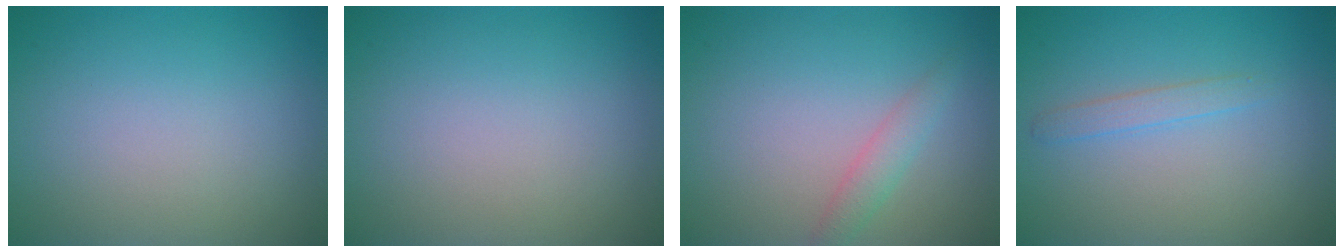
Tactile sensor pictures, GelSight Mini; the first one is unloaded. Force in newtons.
{"total": 0.0}
{"total": 1.7, "press": 1.7, "slide": 0.1}
{"total": 1.3, "press": 1.3, "slide": 0.1}